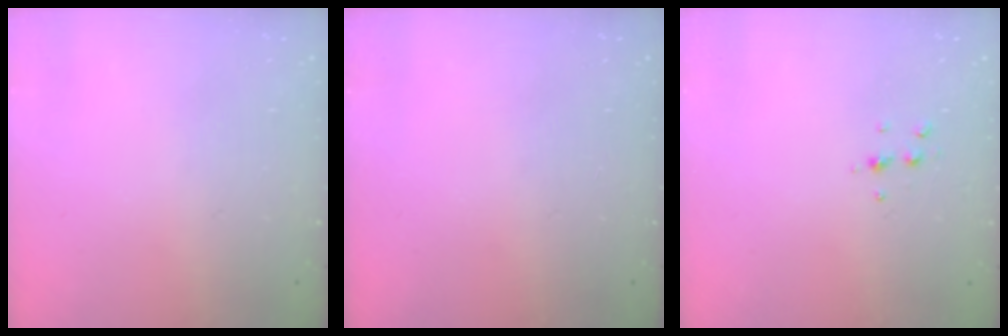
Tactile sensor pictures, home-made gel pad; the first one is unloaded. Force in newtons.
{"total": 0.0}
{"total": 4.1, "press": 4.0, "slide": 0.9}